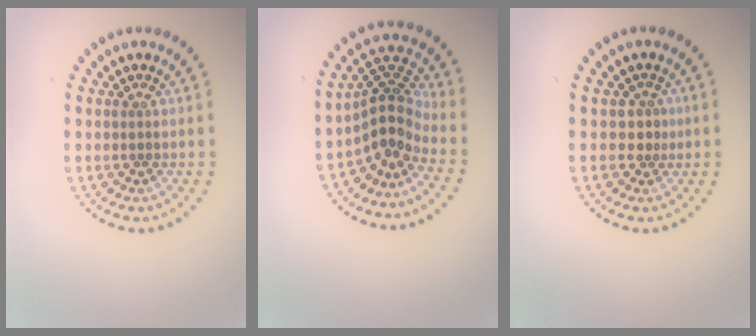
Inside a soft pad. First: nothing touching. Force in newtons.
{"total": 4.1, "press": 2.9, "slide": 2.8}
{"total": 1.6, "press": 1.2, "slide": 1.0}